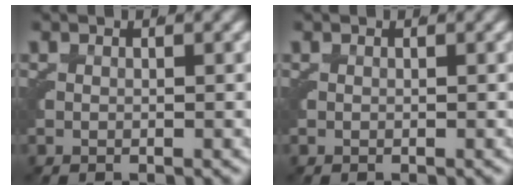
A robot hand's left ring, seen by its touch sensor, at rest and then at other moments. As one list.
[{"total": 0.0}]